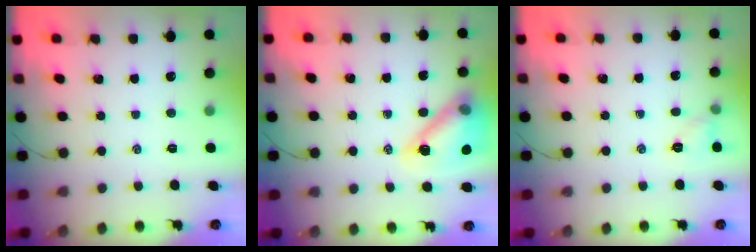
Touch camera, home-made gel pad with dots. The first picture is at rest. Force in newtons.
{"total": 16.6, "press": 16.5, "slide": 2.1}
{"total": 5.6, "press": 5.5, "slide": 1.3}